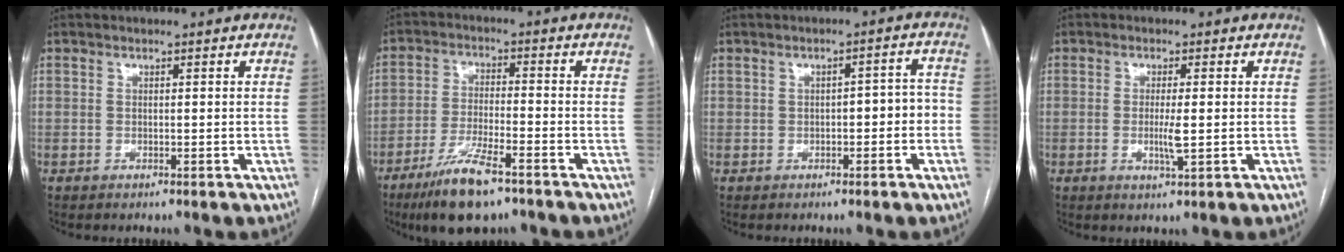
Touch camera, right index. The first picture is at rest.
{"total": 10.4, "force": [-6.9, 2.0, 7.5], "torque": [-0.146, -0.022, -0.122]}
{"total": 3.8, "force": [-0.8, 1.8, 3.3], "torque": [-0.041, 0.029, -0.006]}
{"total": 3.3, "force": [-0.4, 0.3, 3.3], "torque": [-0.064, -0.006, -0.007]}